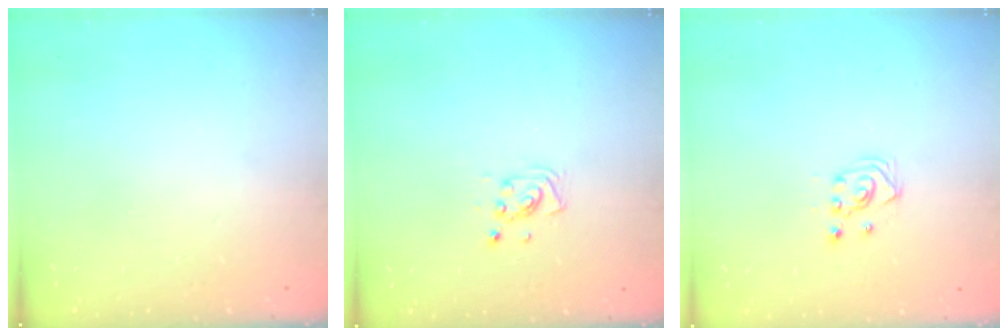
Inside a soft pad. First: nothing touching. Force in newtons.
{"total": 4.6, "press": 4.4, "slide": 1.4}
{"total": 2.9, "press": 2.9, "slide": 0.3}